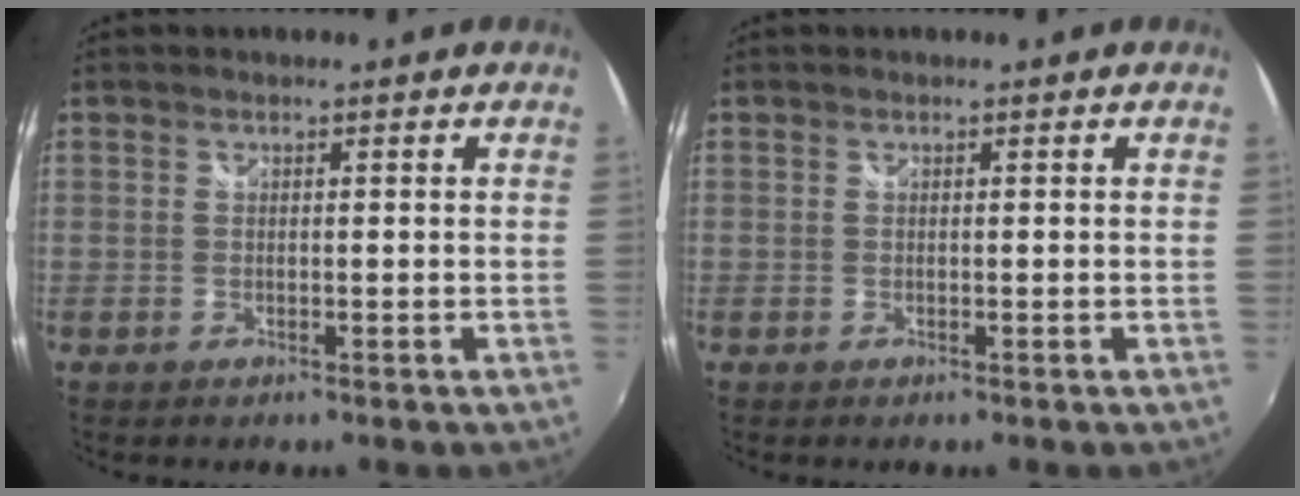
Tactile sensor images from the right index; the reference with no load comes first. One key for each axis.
{"total": 0.0}